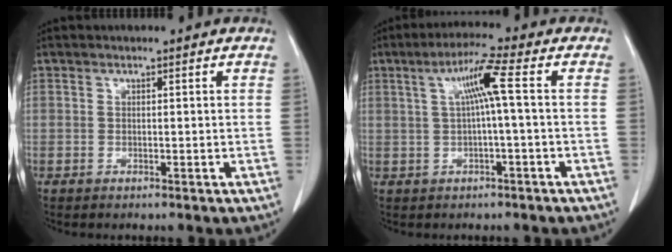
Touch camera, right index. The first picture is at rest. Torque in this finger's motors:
{"motor_torque": [0.66, 0.00, 0.20, 0.10]}